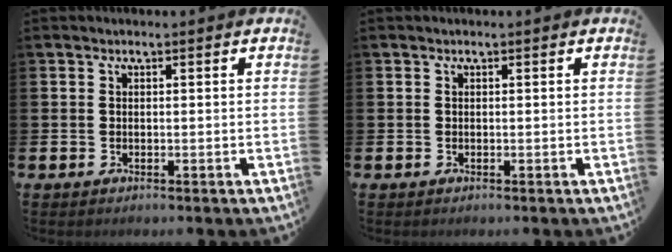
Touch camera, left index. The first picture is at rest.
{"total": 0.0}